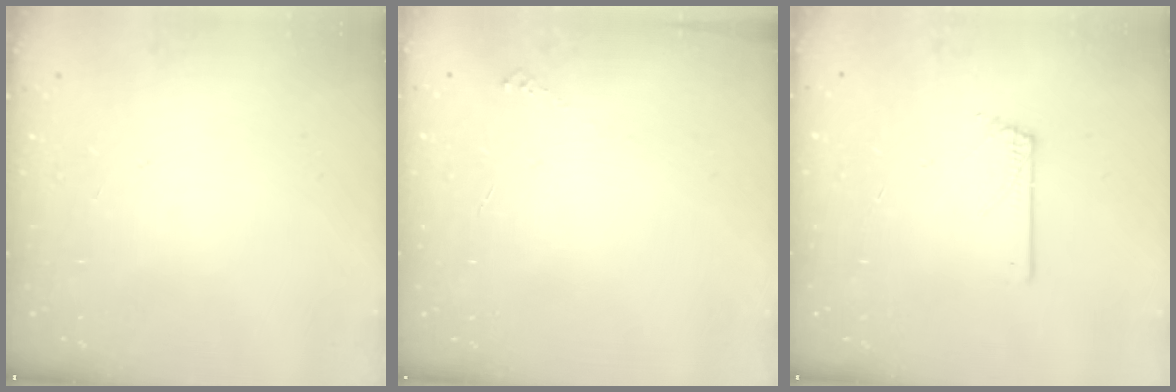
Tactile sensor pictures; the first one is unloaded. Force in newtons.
{"total": 3.5, "press": 3.4, "slide": 0.5}
{"total": 0.5, "press": 0.5, "slide": 0.1}